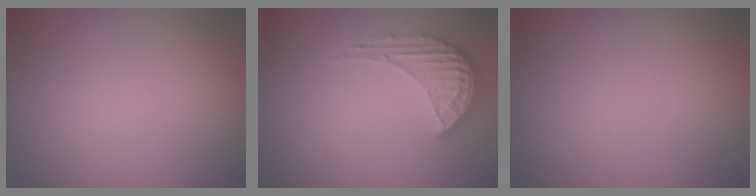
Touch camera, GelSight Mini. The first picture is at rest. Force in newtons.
{"total": 4.0, "press": 3.1, "slide": 2.6}
{"total": 0.0}